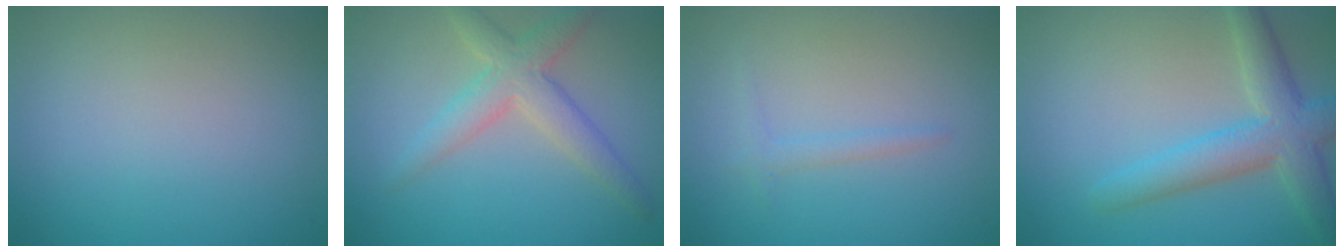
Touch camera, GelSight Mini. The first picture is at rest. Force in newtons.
{"total": 3.8, "press": 3.8, "slide": 0.2}
{"total": 1.0, "press": 1.0, "slide": 0.1}
{"total": 5.0, "press": 5.0, "slide": 0.2}